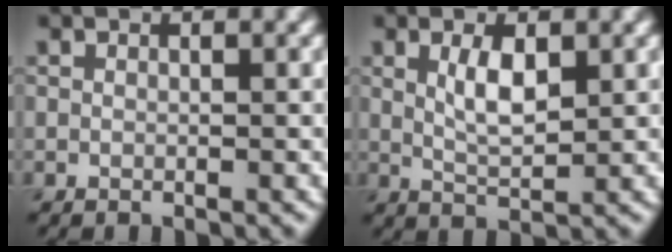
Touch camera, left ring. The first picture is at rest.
{"total": 2.9, "force": [0.8, 1.1, 2.6], "torque": [-0.052, -0.001, 0.018]}